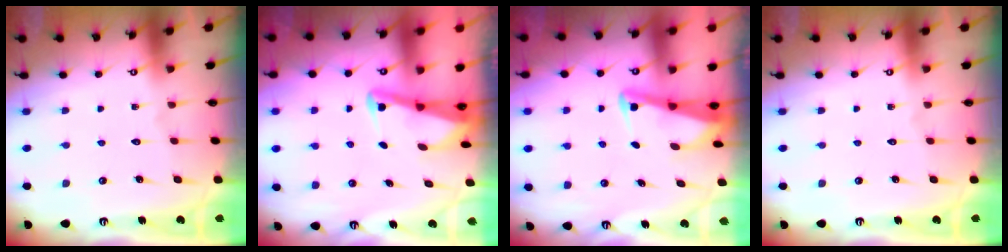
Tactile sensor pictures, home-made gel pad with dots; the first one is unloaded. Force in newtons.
{"total": 3.0, "press": 3.0, "slide": 0.3}
{"total": 3.0, "press": 3.0, "slide": 0.3}
{"total": 0.0}